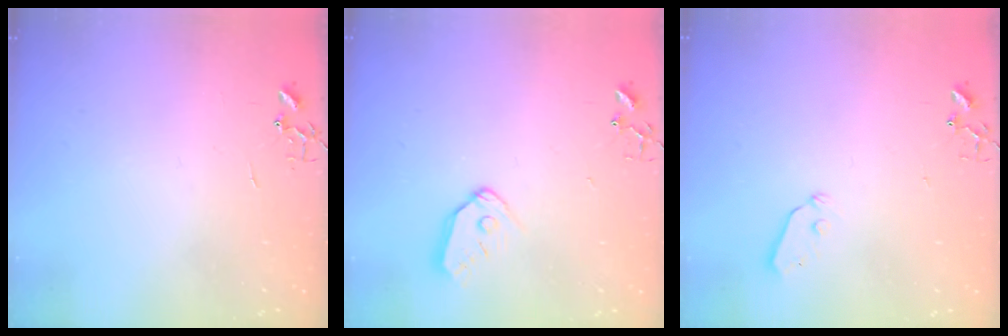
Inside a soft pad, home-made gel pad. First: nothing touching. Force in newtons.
{"total": 9.0, "press": 8.9, "slide": 0.9}
{"total": 4.3, "press": 4.3, "slide": 0.7}